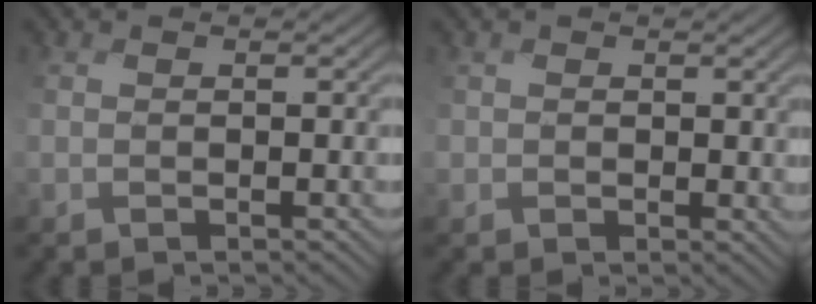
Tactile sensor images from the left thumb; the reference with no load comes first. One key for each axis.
{"total": 1.0, "fx": 0.7, "fy": 0.4, "fz": -0.6, "tx": 0.006, "ty": 0.000, "tz": 0.006}